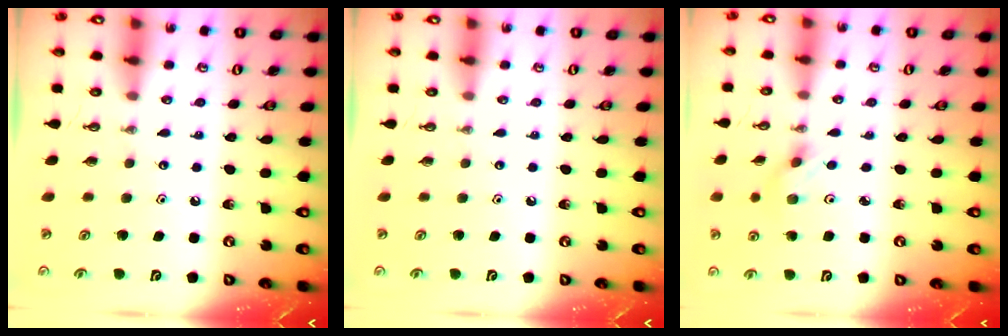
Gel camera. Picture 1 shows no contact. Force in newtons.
{"total": 0.0}
{"total": 2.0, "press": 1.9, "slide": 0.6}